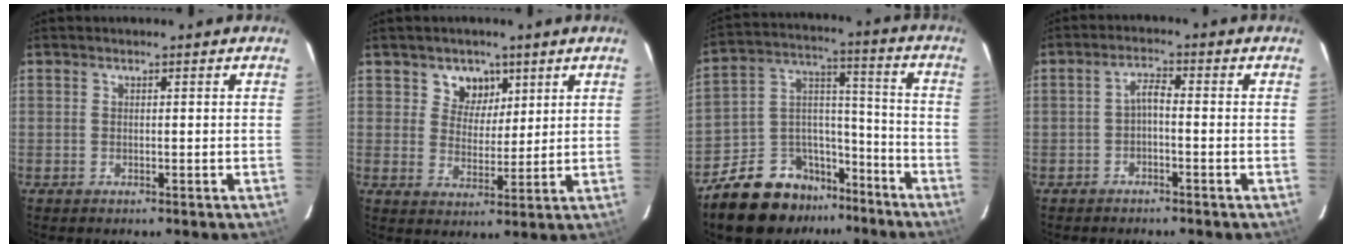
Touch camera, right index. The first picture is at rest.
{"total": 5.6, "force": [3.0, 4.6, 1.3], "torque": [-0.014, 0.002, 0.054]}
{"total": 14.8, "force": [-10.9, 8.8, 4.8], "torque": [-0.106, 0.065, -0.163]}
{"total": 2.3, "force": [-1.2, 0.6, 1.9], "torque": [-0.042, 0.009, -0.023]}